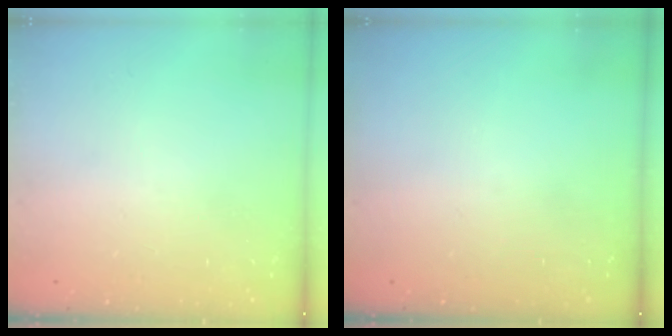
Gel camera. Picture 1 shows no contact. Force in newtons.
{"total": 0.0}